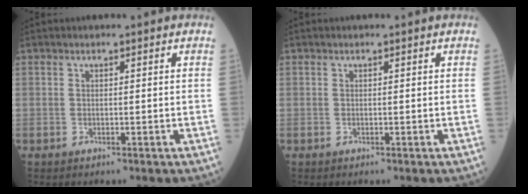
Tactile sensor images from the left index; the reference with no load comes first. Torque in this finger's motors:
{"motor_torque": [0.05, 0.05, 0.00, 0.01]}